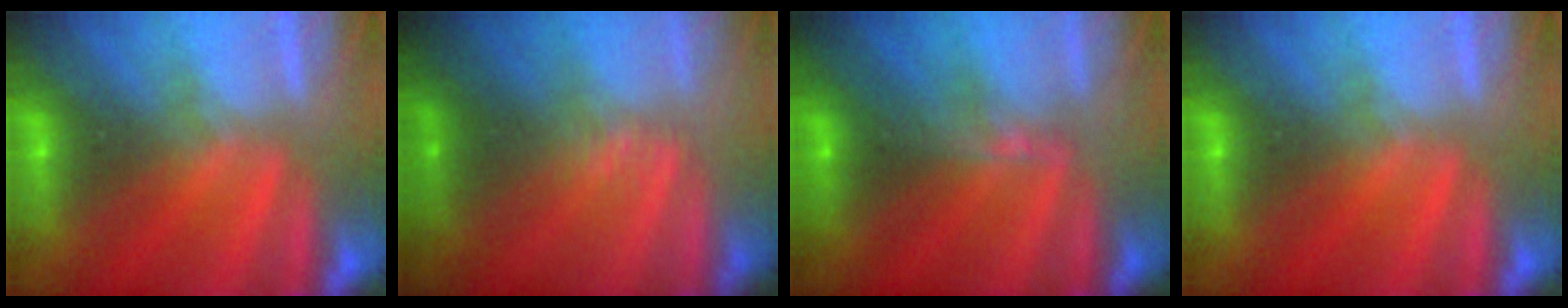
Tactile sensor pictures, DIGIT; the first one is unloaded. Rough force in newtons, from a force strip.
{"total": 2.3}
{"total": 2.8}
{"total": 0.0}